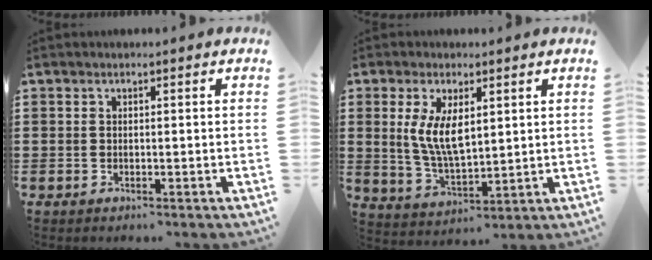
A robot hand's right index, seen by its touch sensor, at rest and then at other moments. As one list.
[{"total": 6.8, "force": [1.6, 3.2, 5.8], "torque": [-0.126, 0.003, 0.027]}]